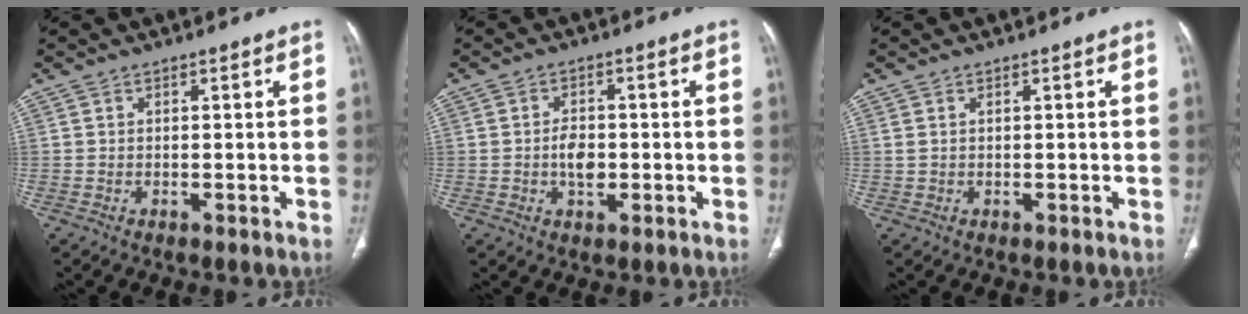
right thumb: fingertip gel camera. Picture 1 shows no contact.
{"total": 4.5, "force": [-0.6, 2.8, 3.4], "torque": [-0.050, 0.005, -0.011]}
{"total": 0.9, "force": [0.4, 0.5, 0.6], "torque": [-0.018, 0.011, 0.014]}